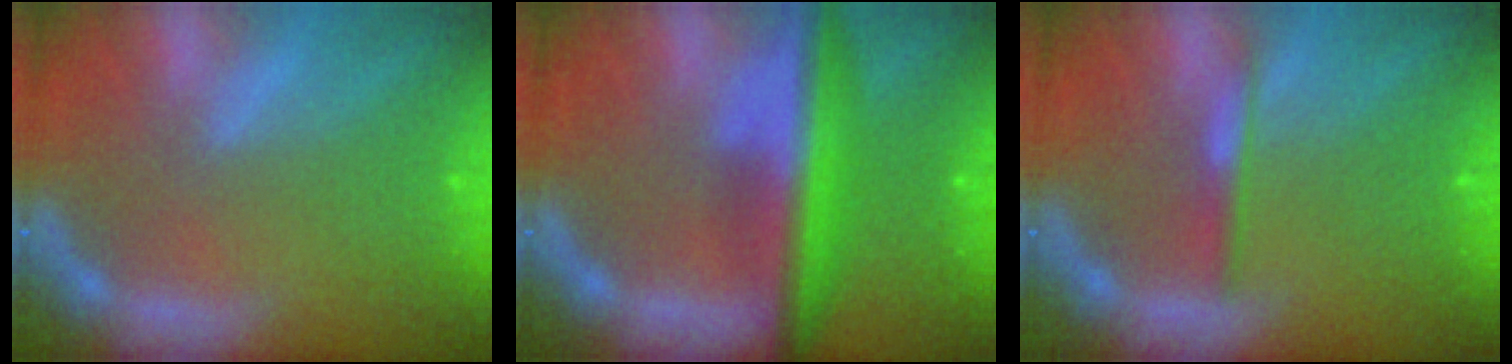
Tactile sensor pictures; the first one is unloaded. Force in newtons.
{"total": 8.0}
{"total": 2.0}